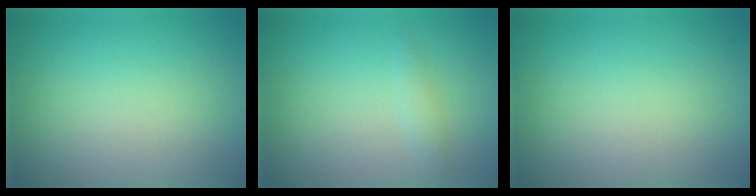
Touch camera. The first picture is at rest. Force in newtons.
{"total": 1.0, "press": 1.0, "slide": 0.1}
{"total": 0.0}